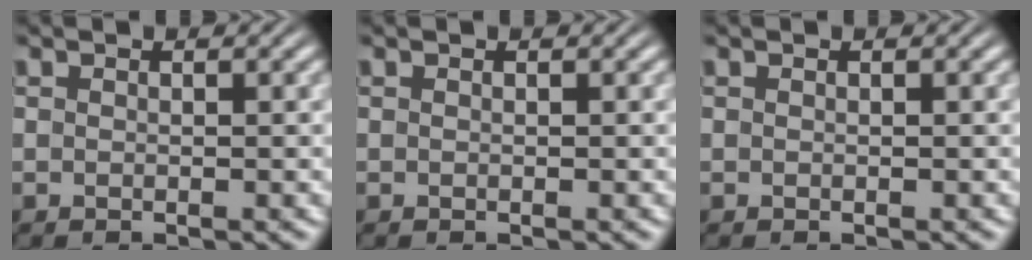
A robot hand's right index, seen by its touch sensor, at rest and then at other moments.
{"total": 0.0}
{"total": 0.0}